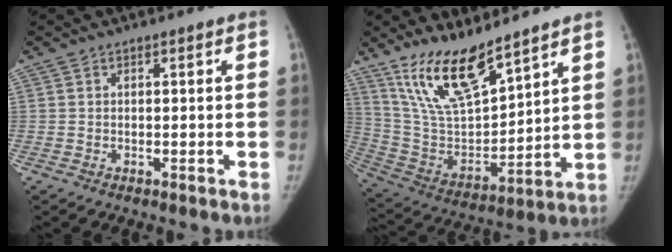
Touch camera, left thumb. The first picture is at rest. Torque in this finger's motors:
{"motor_torque": [0.57, -0.26, 1.44, -1.34, 0.46]}